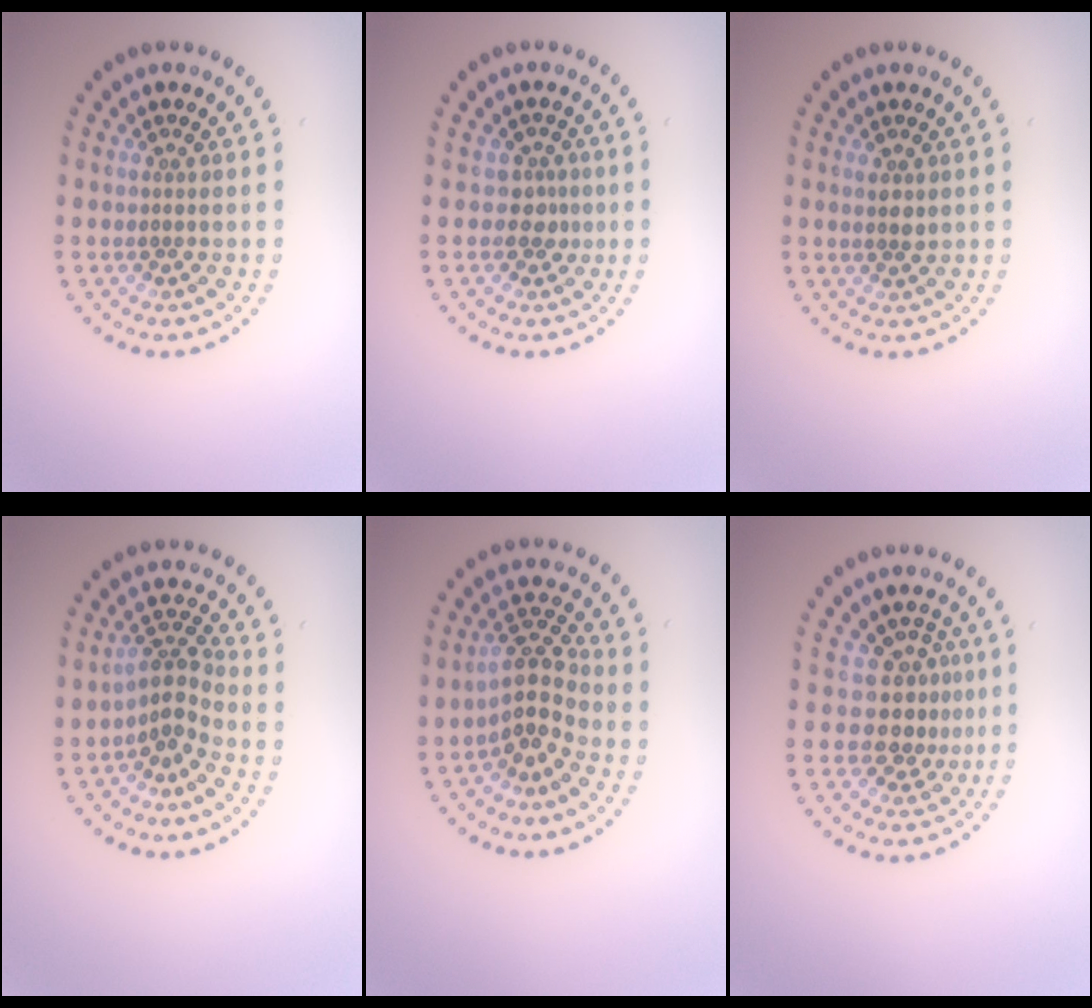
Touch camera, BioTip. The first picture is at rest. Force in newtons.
{"total": 1.7, "press": 1.4, "slide": 1.1}
{"total": 1.3, "press": 1.2, "slide": 0.5}
{"total": 2.9, "press": 2.1, "slide": 2.0}
{"total": 3.4, "press": 2.7, "slide": 1.9}
{"total": 3.1, "press": 2.2, "slide": 2.2}